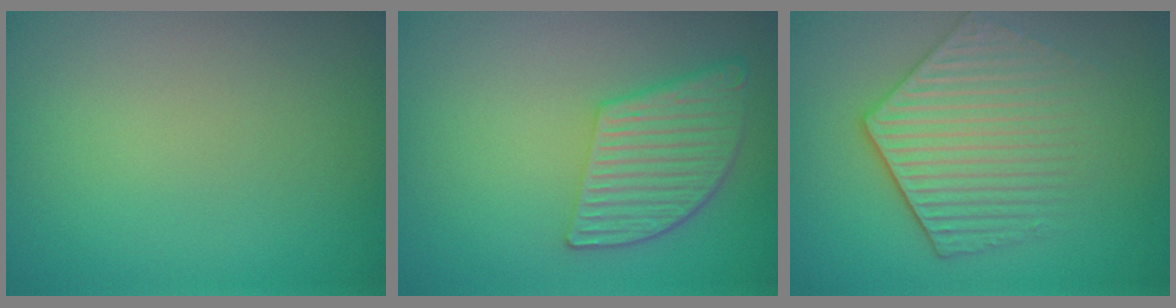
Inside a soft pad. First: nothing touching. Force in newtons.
{"total": 5.3, "press": 4.0, "slide": 3.5}
{"total": 5.3, "press": 4.1, "slide": 3.3}